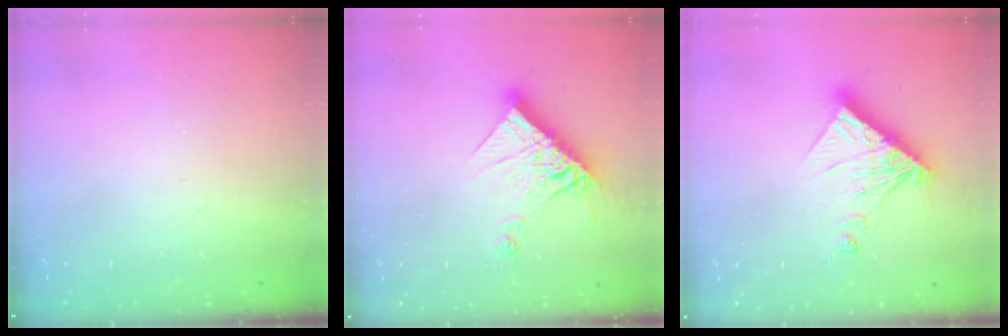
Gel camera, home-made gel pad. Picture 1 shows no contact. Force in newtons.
{"total": 14.4, "press": 14.3, "slide": 1.5}
{"total": 12.2, "press": 12.1, "slide": 0.9}